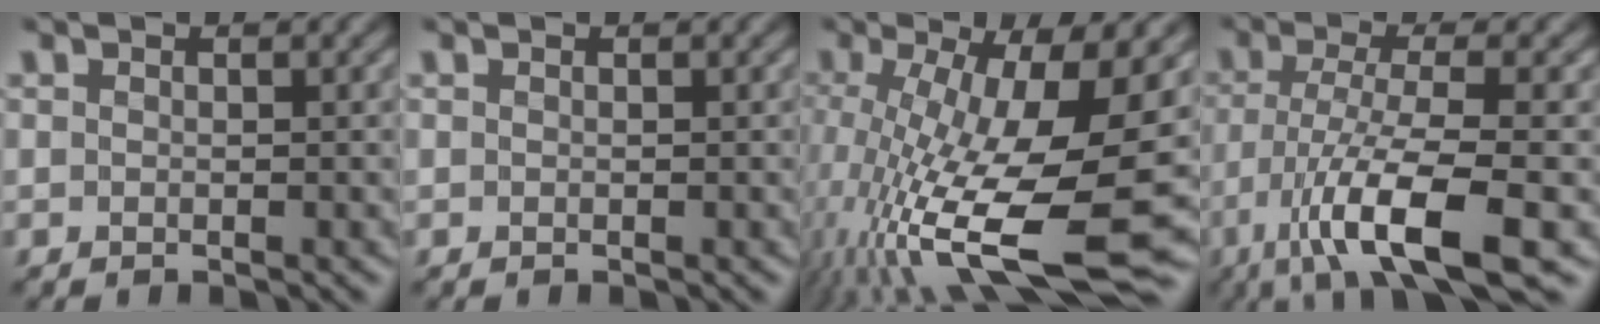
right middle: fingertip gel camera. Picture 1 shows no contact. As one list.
[{"total": 0.0}, {"total": 14.7, "force": [-3.0, 5.3, 13.4], "torque": [-0.248, -0.019, -0.043]}, {"total": 9.0, "force": [-4.7, 2.2, 7.3], "torque": [-0.134, -0.002, -0.088]}]